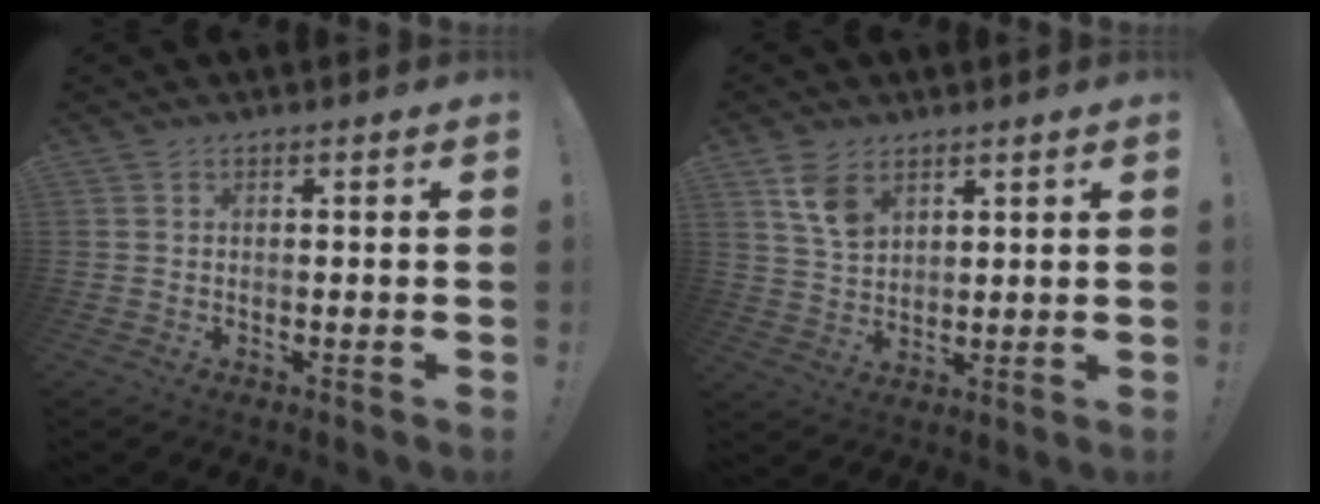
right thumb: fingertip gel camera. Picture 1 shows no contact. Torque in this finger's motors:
{"motor_torque": [0.21, 0.33, 0.25, -0.19, 0.02]}